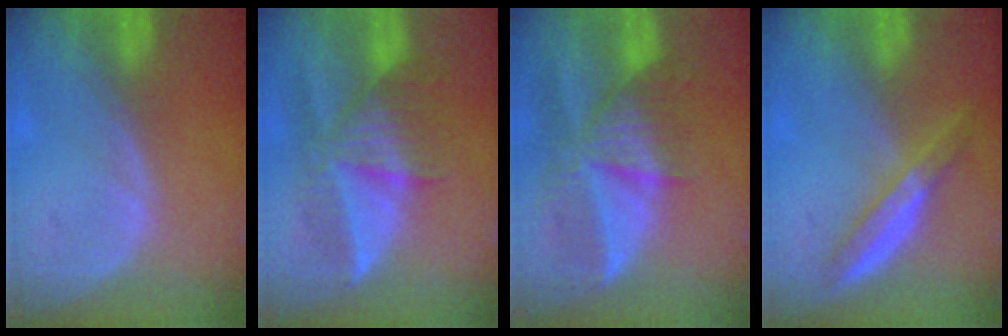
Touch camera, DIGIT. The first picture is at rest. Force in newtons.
{"total": 7.7, "press": 7.5, "slide": 1.8}
{"total": 9.8, "press": 8.6, "slide": 4.5}
{"total": 5.2, "press": 4.6, "slide": 2.4}